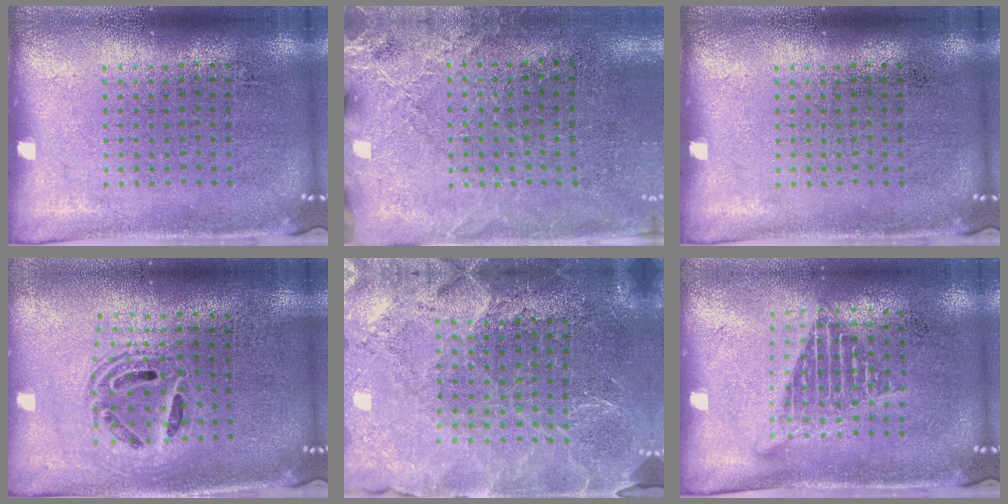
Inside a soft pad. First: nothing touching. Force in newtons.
{"total": 2.6, "press": 2.4, "slide": 1.0}
{"total": 0.0}
{"total": 1.6, "press": 1.4, "slide": 0.8}
{"total": 3.5, "press": 3.3, "slide": 1.3}
{"total": 1.5, "press": 1.3, "slide": 0.8}